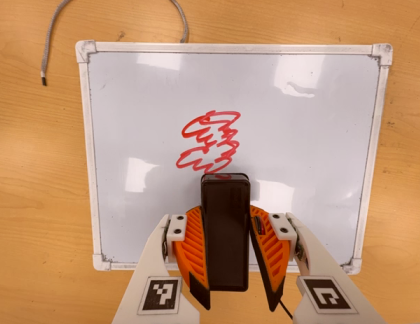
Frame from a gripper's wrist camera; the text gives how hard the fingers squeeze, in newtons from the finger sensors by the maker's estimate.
{"total": 8.3, "left": 6.4, "right": 10.3}